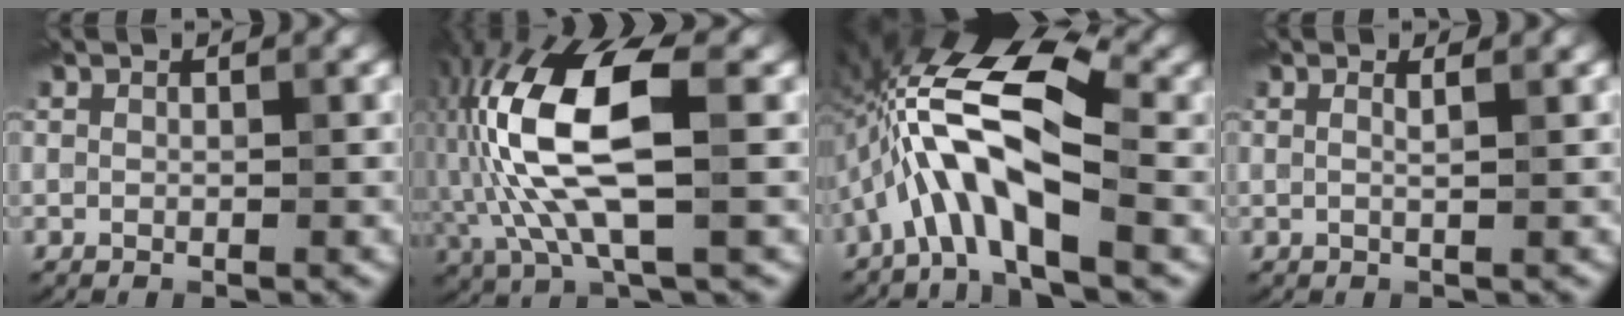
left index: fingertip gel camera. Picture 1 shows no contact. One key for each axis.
{"total": 10.3, "fx": -0.5, "fy": 4.0, "fz": 9.4, "tx": -0.206, "ty": 0.015, "tz": -0.009}
{"total": 10.4, "fx": -2.5, "fy": 3.6, "fz": 9.4, "tx": -0.183, "ty": 0.028, "tz": -0.057}
{"total": 1.1, "fx": 0.4, "fy": 0.4, "fz": 0.9, "tx": -0.009, "ty": -0.003, "tz": -0.005}